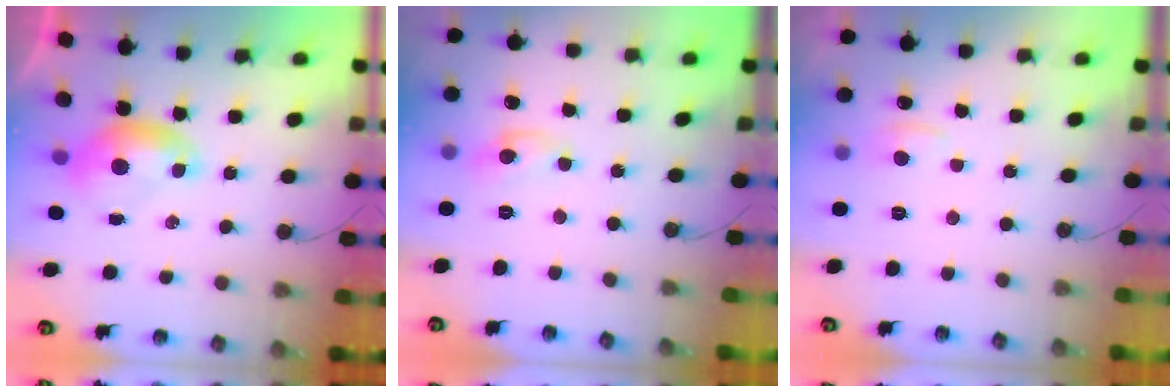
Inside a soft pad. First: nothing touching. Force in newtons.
{"total": 3.1, "press": 3.0, "slide": 0.4}
{"total": 1.0, "press": 0.0, "slide": 1.0}